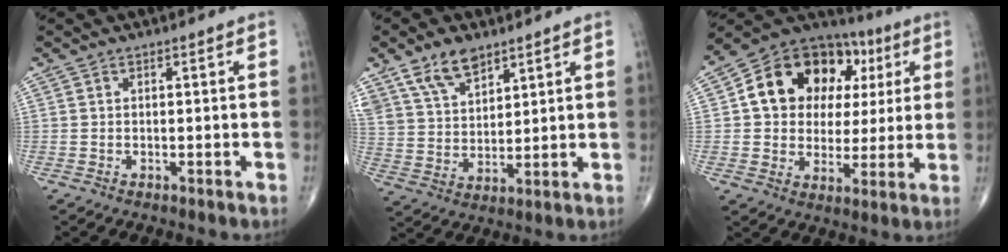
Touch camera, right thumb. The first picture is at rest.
{"total": 9.4, "force": [6.3, 5.0, 4.8], "torque": [-0.073, -0.029, 0.128]}
{"total": 19.9, "force": [5.5, 14.5, 12.5], "torque": [-0.153, 0.025, 0.086]}